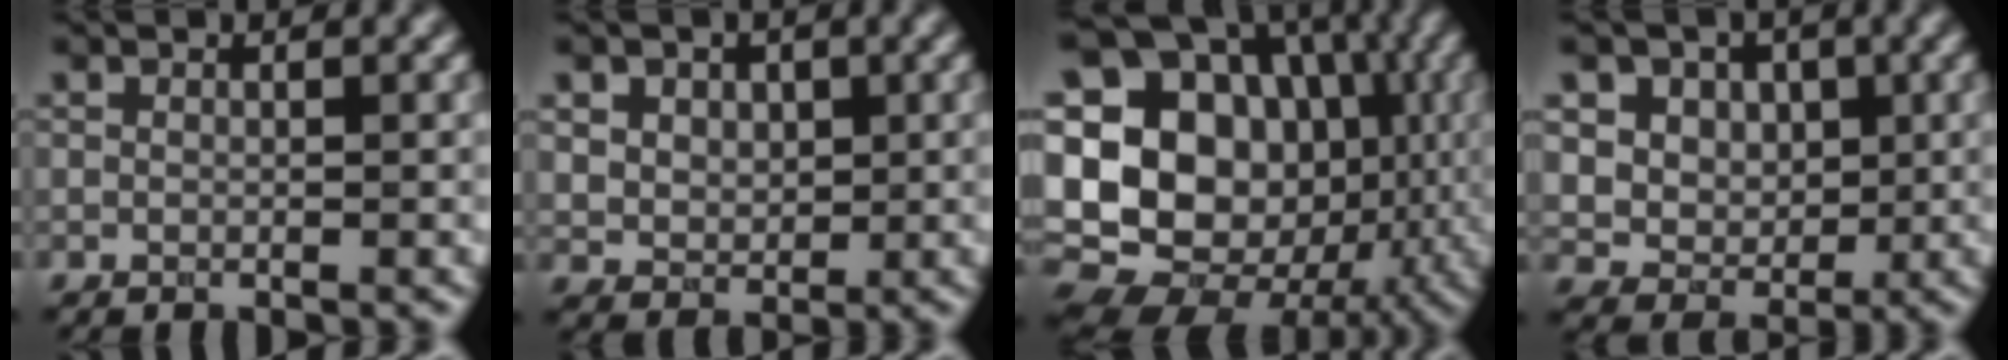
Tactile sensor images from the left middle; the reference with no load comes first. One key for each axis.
{"total": 4.9, "fx": 2.1, "fy": 3.8, "fz": 2.3, "tx": -0.059, "ty": 0.010, "tz": 0.040}
{"total": 20.0, "fx": 1.3, "fy": 16.6, "fz": 11.0, "tx": -0.184, "ty": 0.020, "tz": 0.006}
{"total": 7.9, "fx": 2.7, "fy": 6.6, "fz": 3.4, "tx": -0.058, "ty": 0.004, "tz": 0.041}